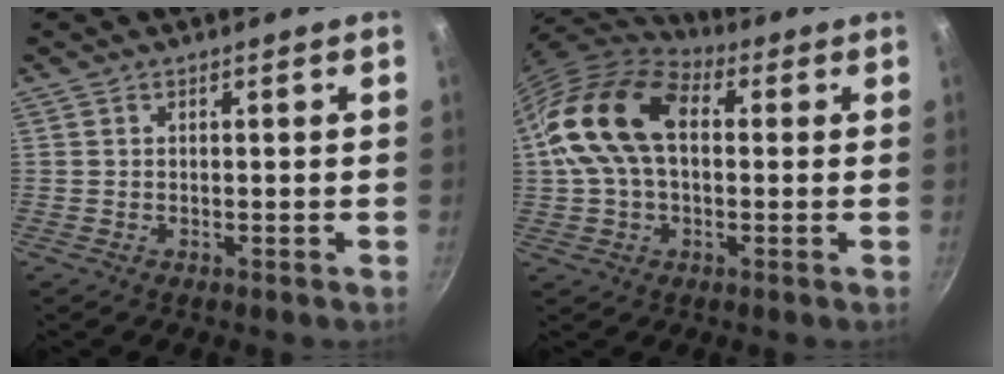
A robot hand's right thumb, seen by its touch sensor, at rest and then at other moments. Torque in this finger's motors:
{"motor_torque": [1.14, 3.87, 1.07, -0.90, 0.27]}